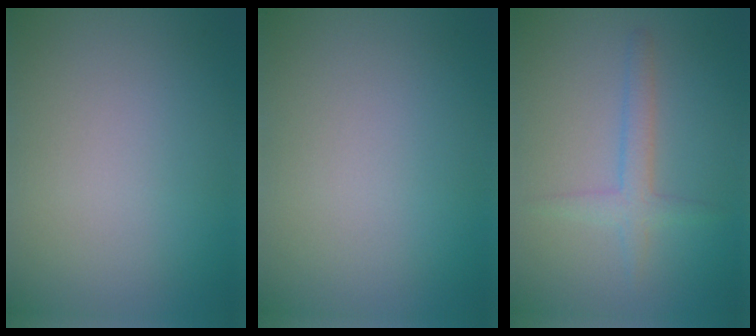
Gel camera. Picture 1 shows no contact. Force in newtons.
{"total": 0.0}
{"total": 2.3, "press": 2.3, "slide": 0.1}